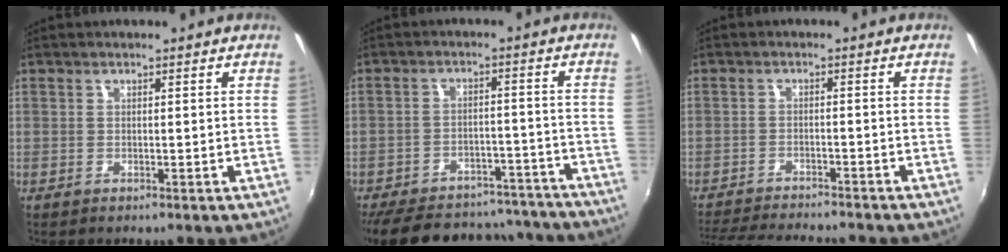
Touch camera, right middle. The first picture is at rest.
{"total": 25.8, "force": [-22.0, 9.8, 9.2], "torque": [-0.200, 0.040, -0.274]}
{"total": 12.5, "force": [-11.4, 1.4, 4.9], "torque": [-0.115, -0.019, -0.177]}